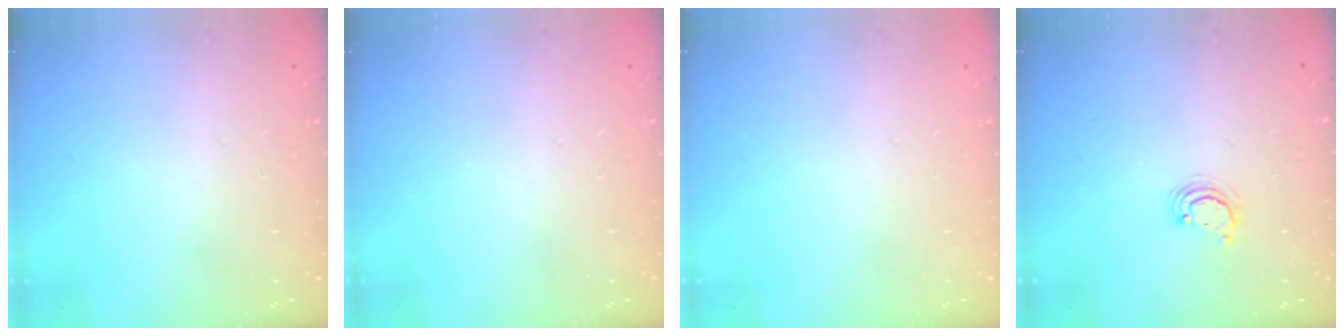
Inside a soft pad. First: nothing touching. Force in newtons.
{"total": 0.0}
{"total": 0.0}
{"total": 3.0, "press": 3.0, "slide": 0.2}